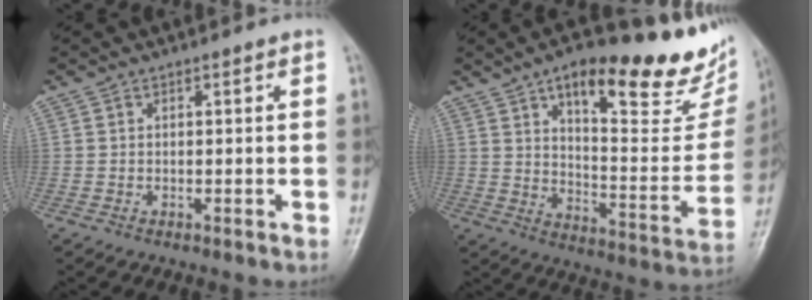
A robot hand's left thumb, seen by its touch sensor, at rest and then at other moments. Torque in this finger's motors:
{"motor_torque": [1.53, 1.44, 1.48, -1.29, 0.20]}